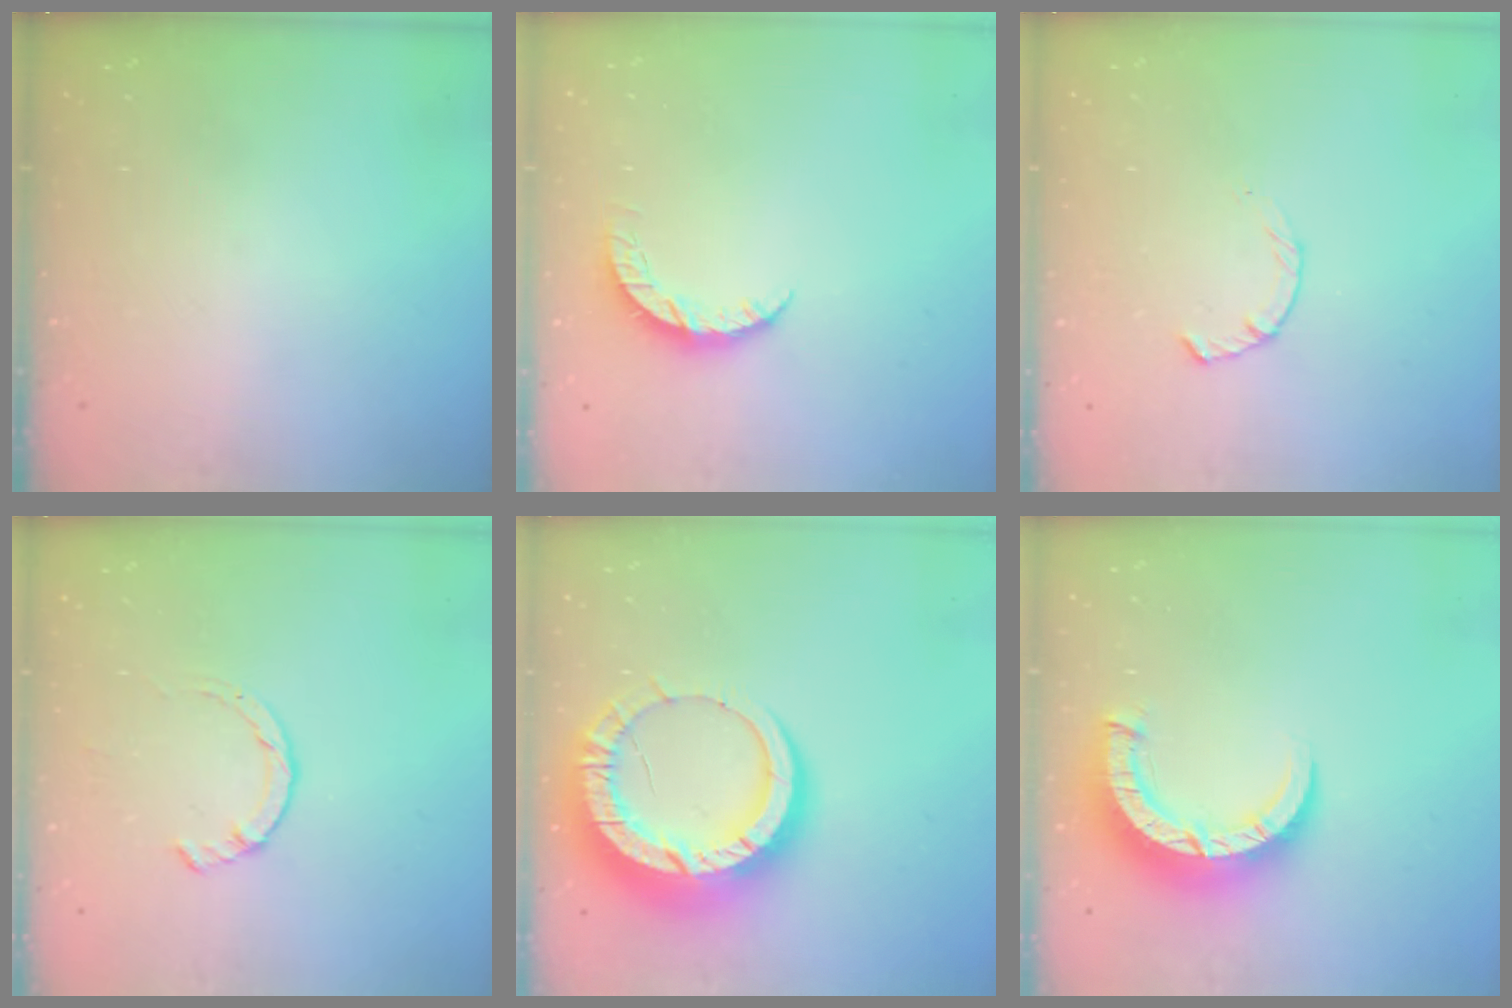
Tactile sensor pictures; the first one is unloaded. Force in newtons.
{"total": 5.2, "press": 5.1, "slide": 0.4}
{"total": 2.3, "press": 2.2, "slide": 0.4}
{"total": 2.8, "press": 2.8, "slide": 0.4}
{"total": 16.0, "press": 15.9, "slide": 1.7}
{"total": 8.7, "press": 8.7, "slide": 1.1}